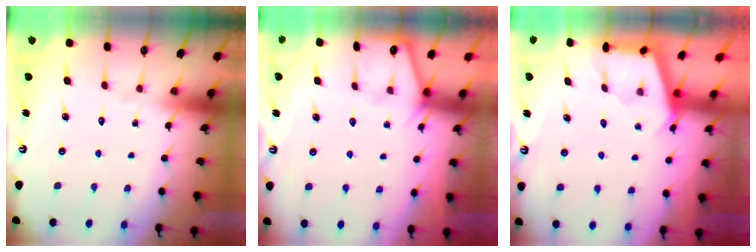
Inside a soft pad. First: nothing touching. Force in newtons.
{"total": 2.2, "press": 2.2, "slide": 0.3}
{"total": 2.7, "press": 2.7, "slide": 0.3}